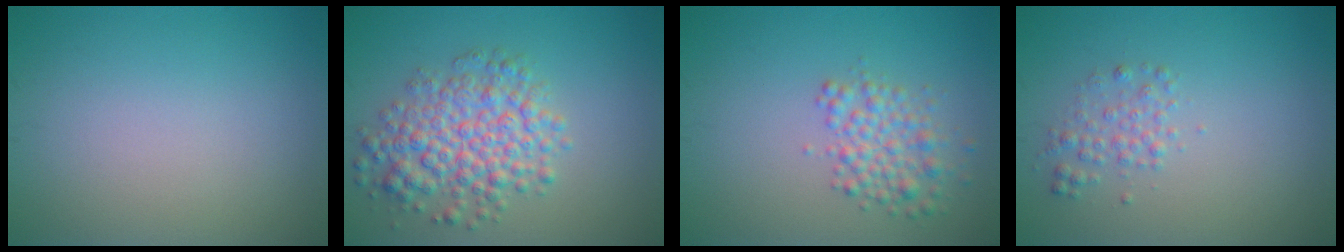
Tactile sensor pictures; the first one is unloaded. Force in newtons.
{"total": 5.6, "press": 5.6, "slide": 0.1}
{"total": 3.1, "press": 3.1, "slide": 0.1}
{"total": 1.6, "press": 1.6, "slide": 0.0}